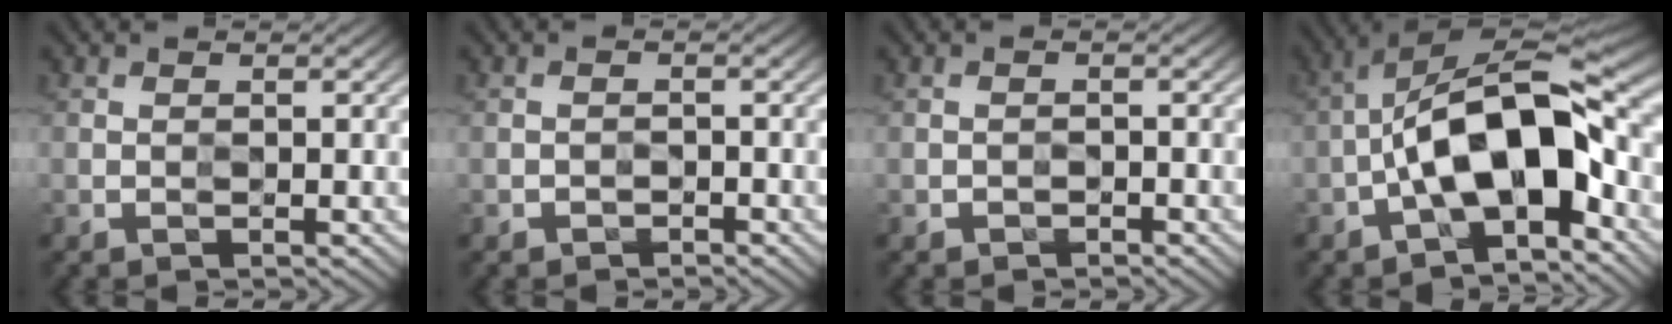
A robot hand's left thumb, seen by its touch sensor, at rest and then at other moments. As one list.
[{"total": 0.9, "force": [-0.7, 0.3, -0.4], "torque": [0.012, 0.003, -0.015]}, {"total": 0.7, "force": [-0.6, 0.1, -0.3], "torque": [0.010, 0.003, -0.009]}, {"total": 12.8, "force": [-3.0, 5.3, 11.3], "torque": [-0.196, 0.015, -0.061]}]